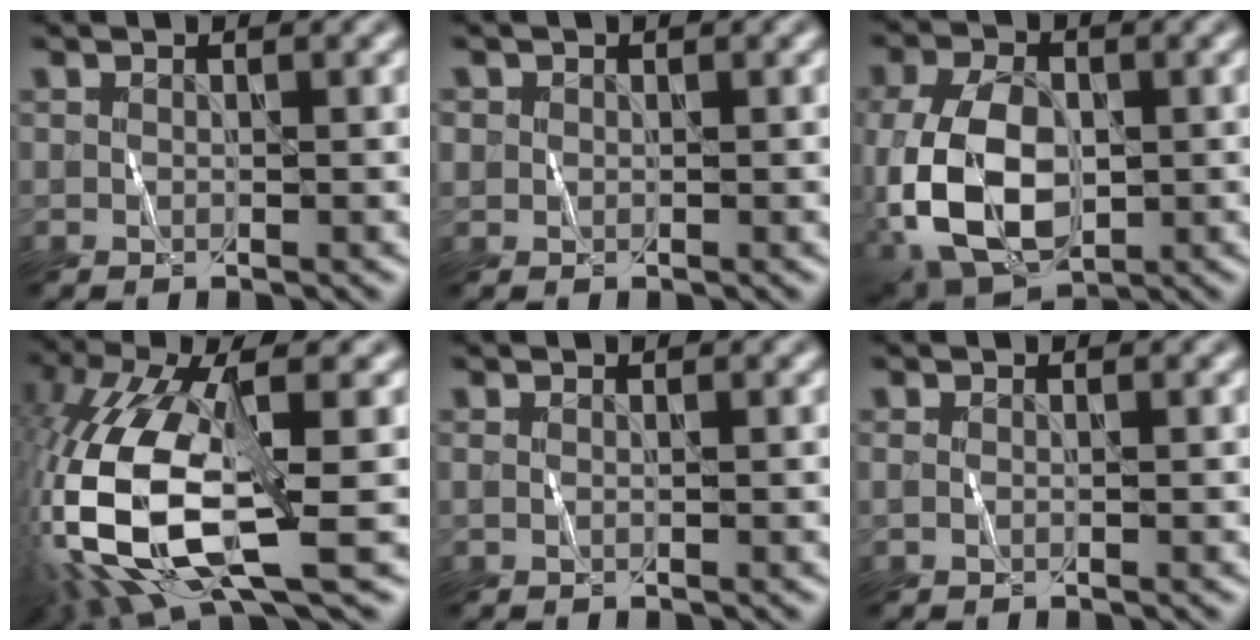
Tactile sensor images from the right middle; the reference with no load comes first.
{"total": 0.8, "force": [0.1, 0.7, -0.1], "torque": [0.011, -0.001, -0.001]}
{"total": 10.1, "force": [-1.7, 6.3, 7.7], "torque": [-0.172, -0.004, -0.041]}
{"total": 13.4, "force": [-2.9, 5.2, 12.0], "torque": [-0.277, -0.010, -0.059]}
{"total": 0.0}
{"total": 0.0}